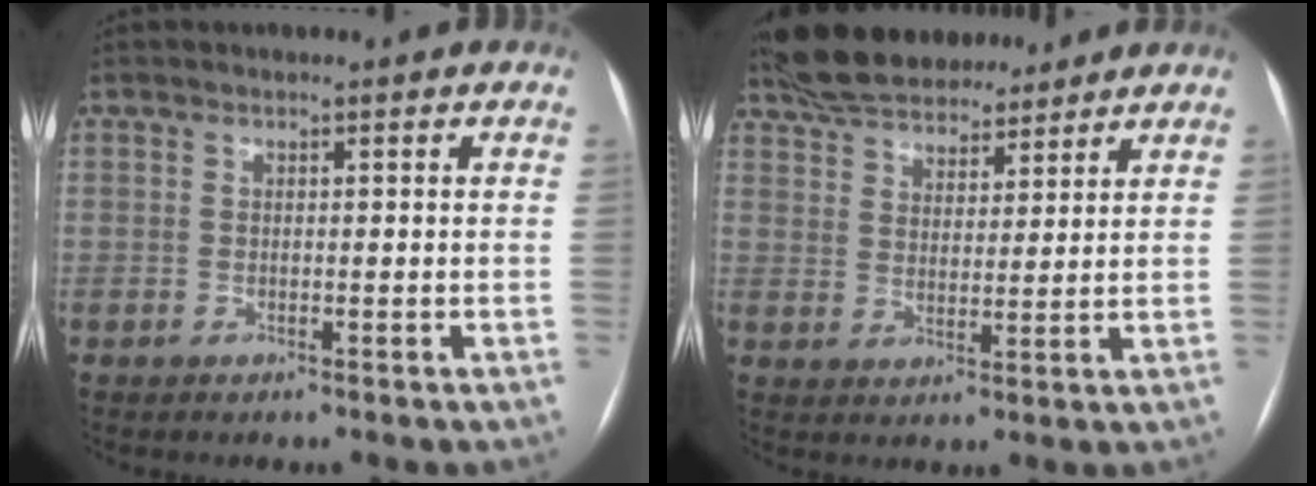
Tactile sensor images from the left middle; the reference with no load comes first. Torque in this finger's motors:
{"motor_torque": [1.04, -1.10, 0.11, 0.03]}